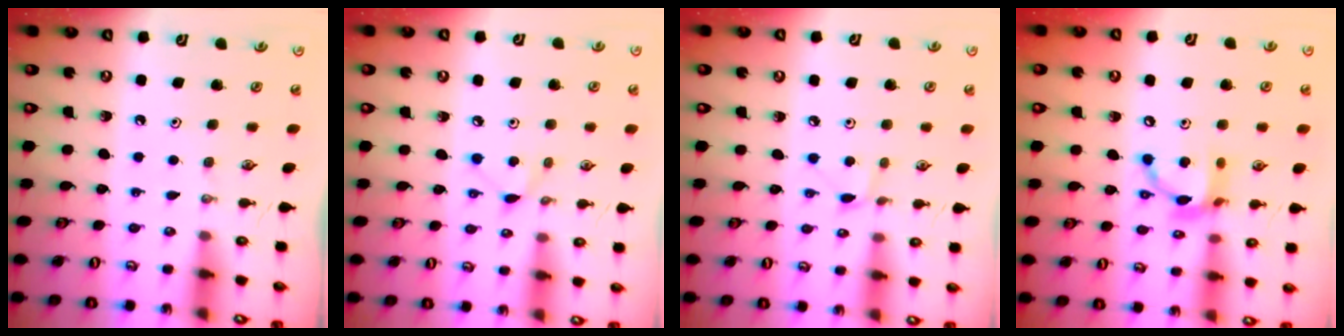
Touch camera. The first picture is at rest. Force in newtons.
{"total": 5.9, "press": 5.9, "slide": 0.6}
{"total": 3.7, "press": 3.7, "slide": 0.5}
{"total": 12.6, "press": 12.6, "slide": 1.1}